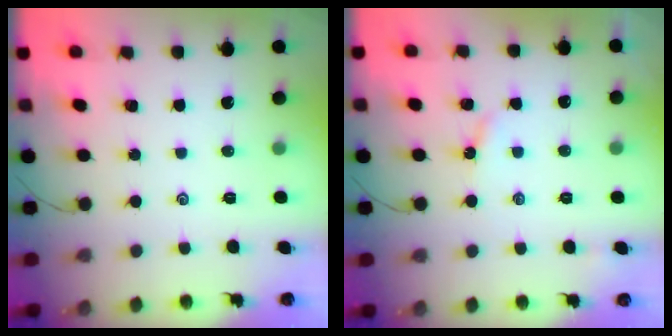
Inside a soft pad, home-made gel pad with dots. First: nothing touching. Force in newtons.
{"total": 3.1, "press": 3.0, "slide": 0.4}